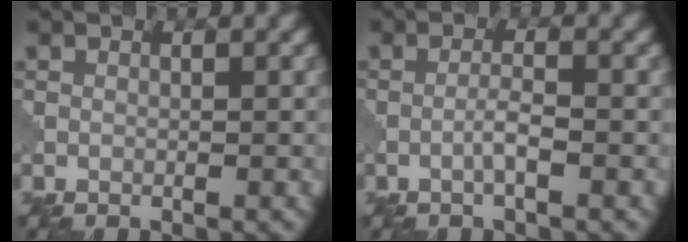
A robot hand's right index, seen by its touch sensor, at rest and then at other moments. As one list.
[{"total": 1.7, "force": [-0.7, 0.2, 1.5], "torque": [-0.029, 0.007, -0.017]}]